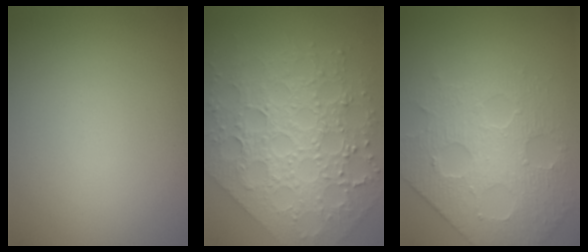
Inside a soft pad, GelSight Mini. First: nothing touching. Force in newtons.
{"total": 7.6, "press": 6.3, "slide": 4.3}
{"total": 4.6, "press": 4.4, "slide": 1.1}